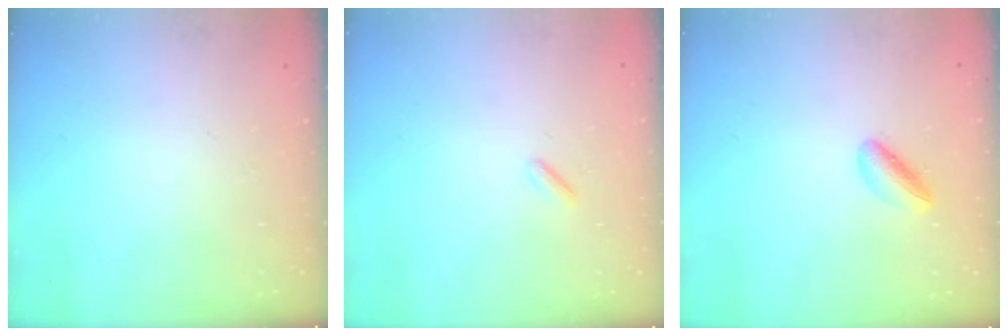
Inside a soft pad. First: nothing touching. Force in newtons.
{"total": 0.8, "press": 0.7, "slide": 0.4}
{"total": 4.6, "press": 4.4, "slide": 1.3}